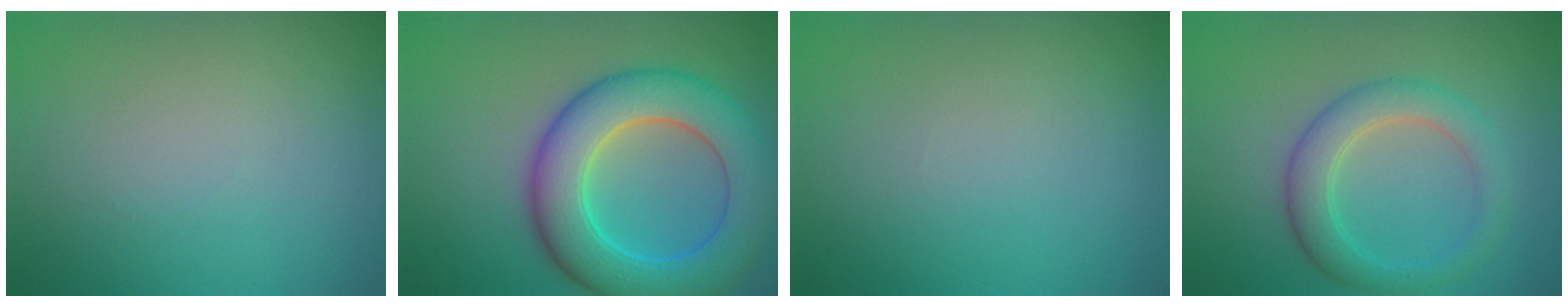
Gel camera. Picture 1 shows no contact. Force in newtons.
{"total": 9.4, "press": 9.4, "slide": 0.5}
{"total": 0.0}
{"total": 4.1, "press": 4.1, "slide": 0.3}